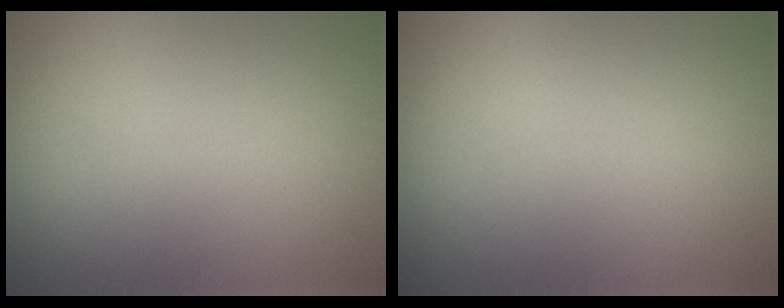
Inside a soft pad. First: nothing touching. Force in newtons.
{"total": 0.0}